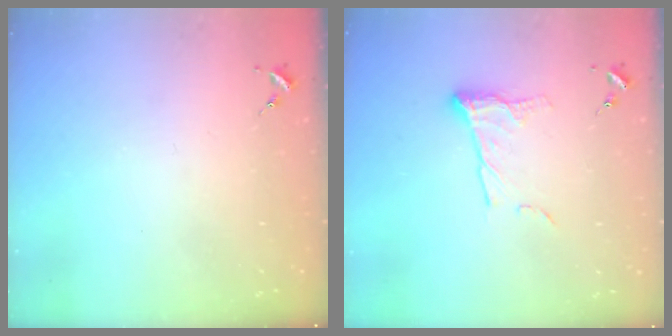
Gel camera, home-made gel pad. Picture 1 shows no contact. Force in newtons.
{"total": 9.5, "press": 9.5, "slide": 0.5}